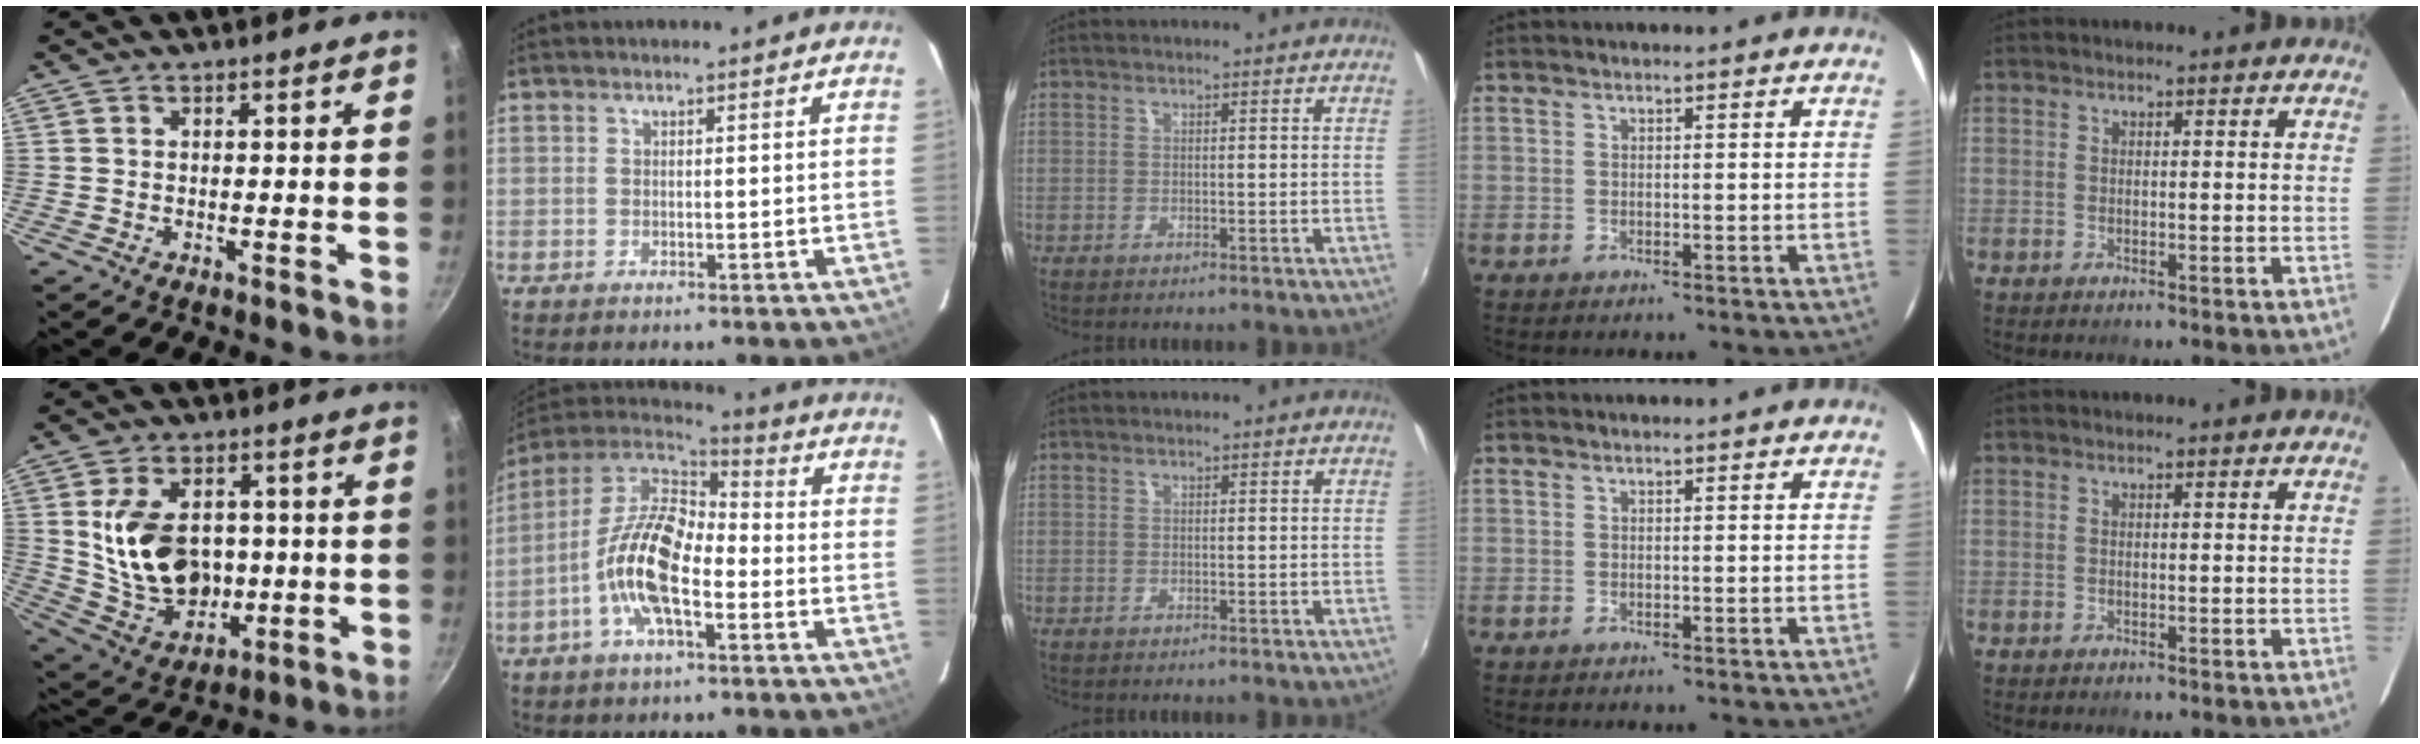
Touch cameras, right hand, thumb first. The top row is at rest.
{"thumb": {"total": 17.6, "force": [1.1, 12.6, 12.2], "torque": [-0.182, -0.004, 0.035]}, "index": {"total": 14.4, "force": [-4.6, 6.1, 12.2], "torque": [-0.244, 0.003, -0.096]}}